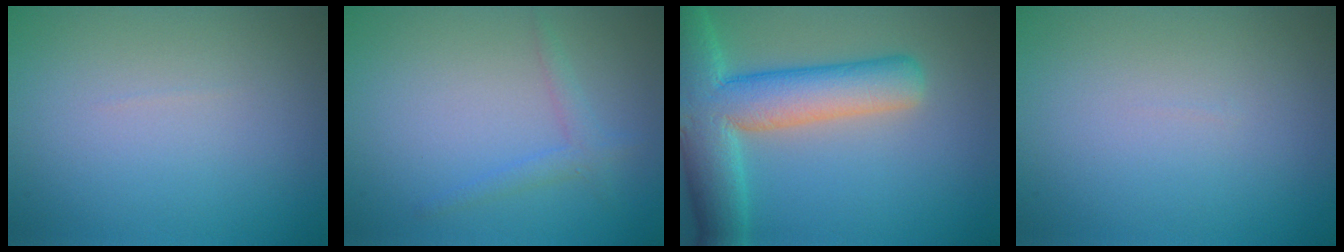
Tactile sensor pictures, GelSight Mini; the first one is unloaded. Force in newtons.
{"total": 1.5, "press": 1.5, "slide": 0.0}
{"total": 10.0, "press": 9.9, "slide": 0.8}
{"total": 0.0}